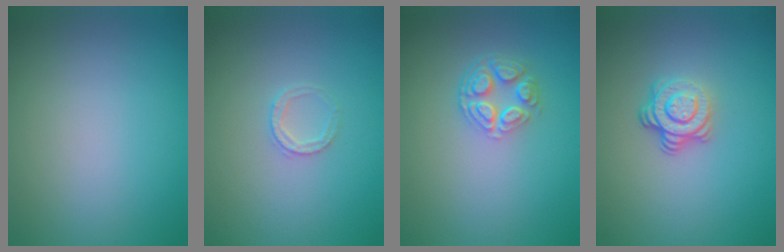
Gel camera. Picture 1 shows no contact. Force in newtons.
{"total": 1.4, "press": 1.3, "slide": 0.2}
{"total": 3.9, "press": 2.9, "slide": 2.5}
{"total": 3.9, "press": 2.7, "slide": 2.9}